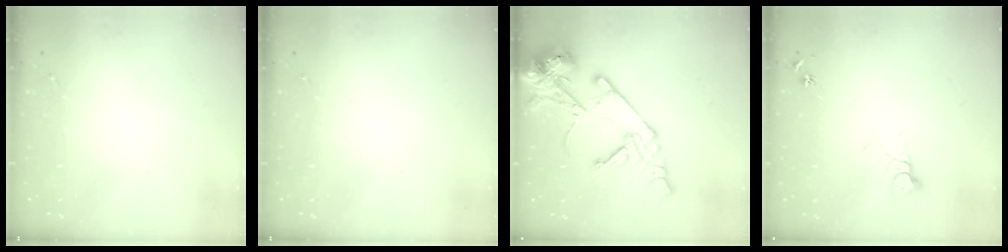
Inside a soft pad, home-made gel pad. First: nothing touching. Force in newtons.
{"total": 0.0}
{"total": 18.1, "press": 17.9, "slide": 2.8}
{"total": 6.0, "press": 6.0, "slide": 0.4}